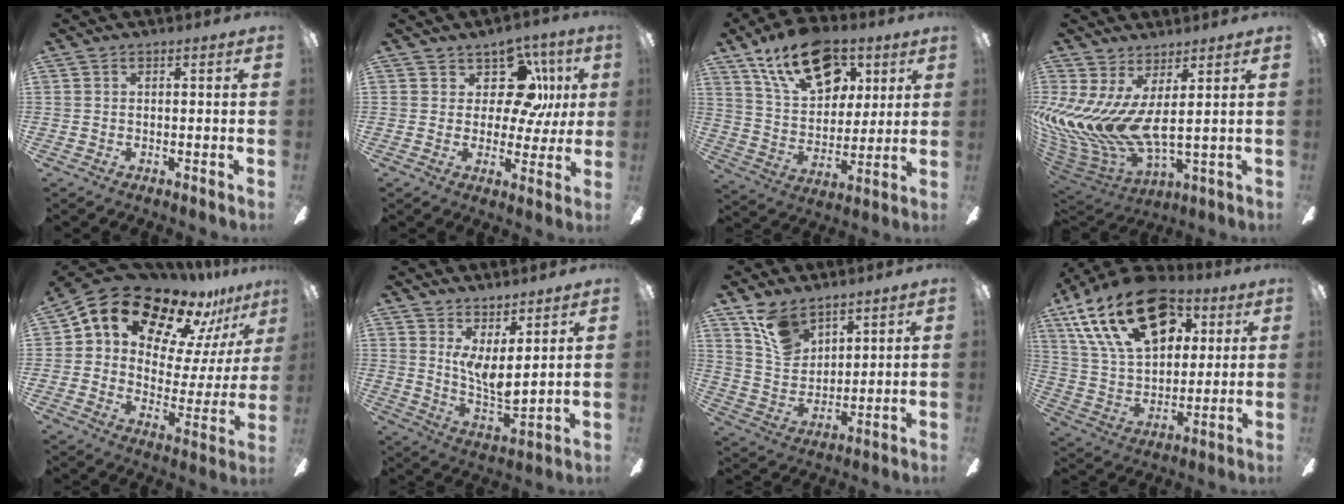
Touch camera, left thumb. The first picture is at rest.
{"total": 12.5, "force": [5.3, 8.0, 8.0], "torque": [-0.124, -0.016, 0.100]}
{"total": 20.1, "force": [11.1, 11.9, 11.7], "torque": [-0.185, -0.042, 0.199]}
{"total": 12.1, "force": [3.0, 5.7, 10.2], "torque": [-0.257, -0.067, 0.052]}
{"total": 18.2, "force": [11.3, 10.8, 9.2], "torque": [-0.163, -0.071, 0.196]}
{"total": 7.4, "force": [4.9, 2.2, 5.2], "torque": [-0.100, -0.045, 0.089]}
{"total": 10.3, "force": [7.7, 5.5, 4.0], "torque": [-0.091, -0.030, 0.151]}
{"total": 24.5, "force": [11.9, 14.7, 15.6], "torque": [-0.275, -0.044, 0.211]}